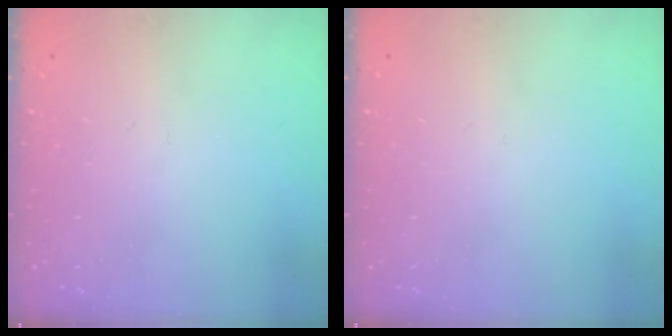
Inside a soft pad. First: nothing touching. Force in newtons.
{"total": 0.0}